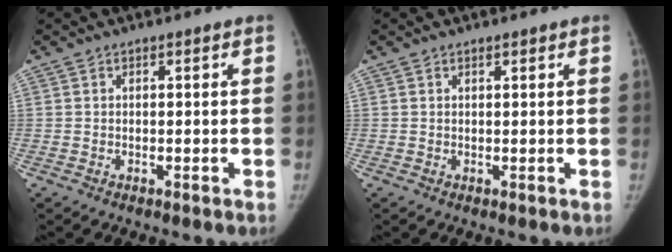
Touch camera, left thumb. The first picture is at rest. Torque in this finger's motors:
{"motor_torque": [-0.25, 0.01, -0.03, 0.48, -0.01]}